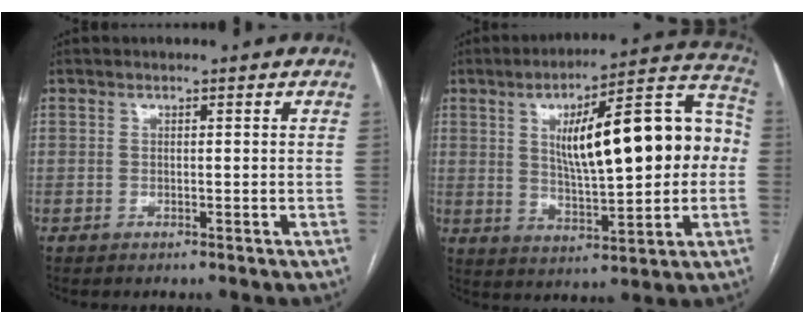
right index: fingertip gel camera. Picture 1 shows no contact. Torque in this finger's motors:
{"motor_torque": [1.01, 0.27, 1.05, 0.21]}